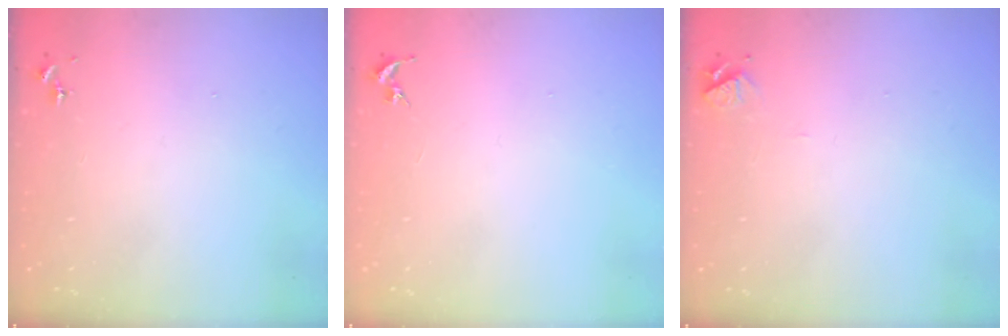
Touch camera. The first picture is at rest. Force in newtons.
{"total": 0.0}
{"total": 4.9, "press": 4.9, "slide": 0.5}